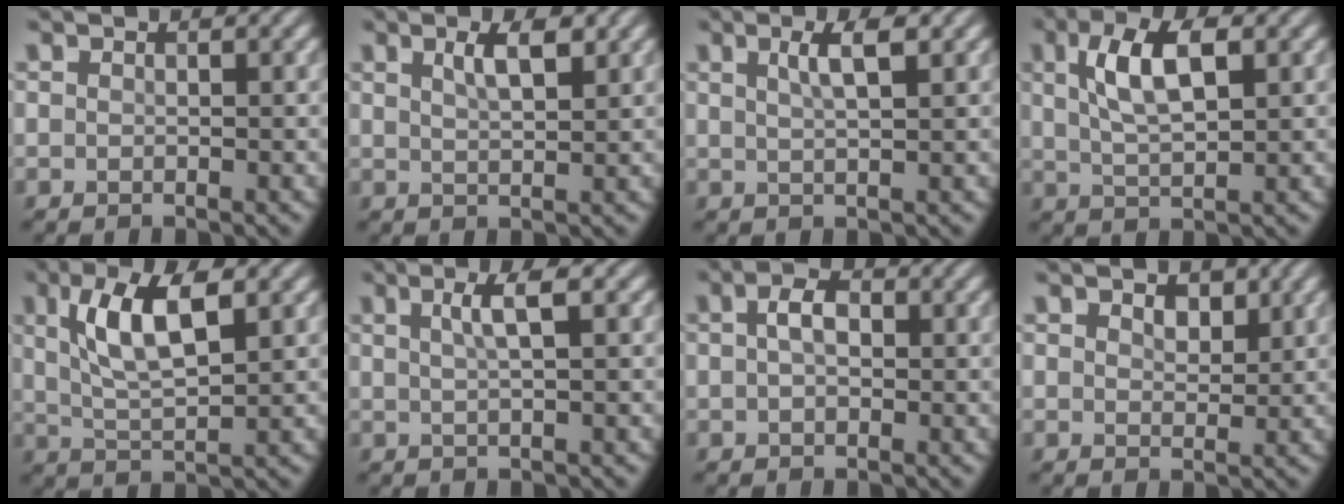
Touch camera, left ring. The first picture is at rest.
{"total": 2.9, "force": [1.6, 0.8, 2.3], "torque": [-0.035, 0.004, 0.027]}
{"total": 2.9, "force": [1.3, 0.7, 2.5], "torque": [-0.034, 0.006, 0.020]}
{"total": 5.6, "force": [1.8, 2.2, 4.8], "torque": [-0.095, 0.008, 0.032]}
{"total": 6.6, "force": [2.3, 2.3, 5.8], "torque": [-0.110, 0.006, 0.041]}
{"total": 2.8, "force": [0.9, 0.7, 2.5], "torque": [-0.036, 0.007, 0.013]}
{"total": 2.4, "force": [0.4, 1.4, 1.9], "torque": [-0.034, 0.006, 0.001]}
{"total": 1.8, "force": [1.0, 1.1, 1.0], "torque": [-0.017, -0.001, 0.017]}